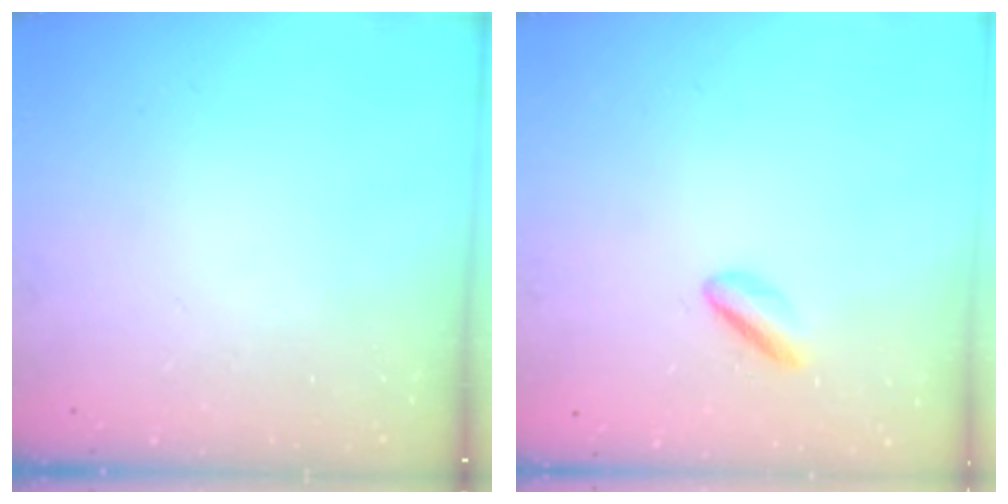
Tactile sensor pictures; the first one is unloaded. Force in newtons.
{"total": 2.5, "press": 2.5, "slide": 0.3}